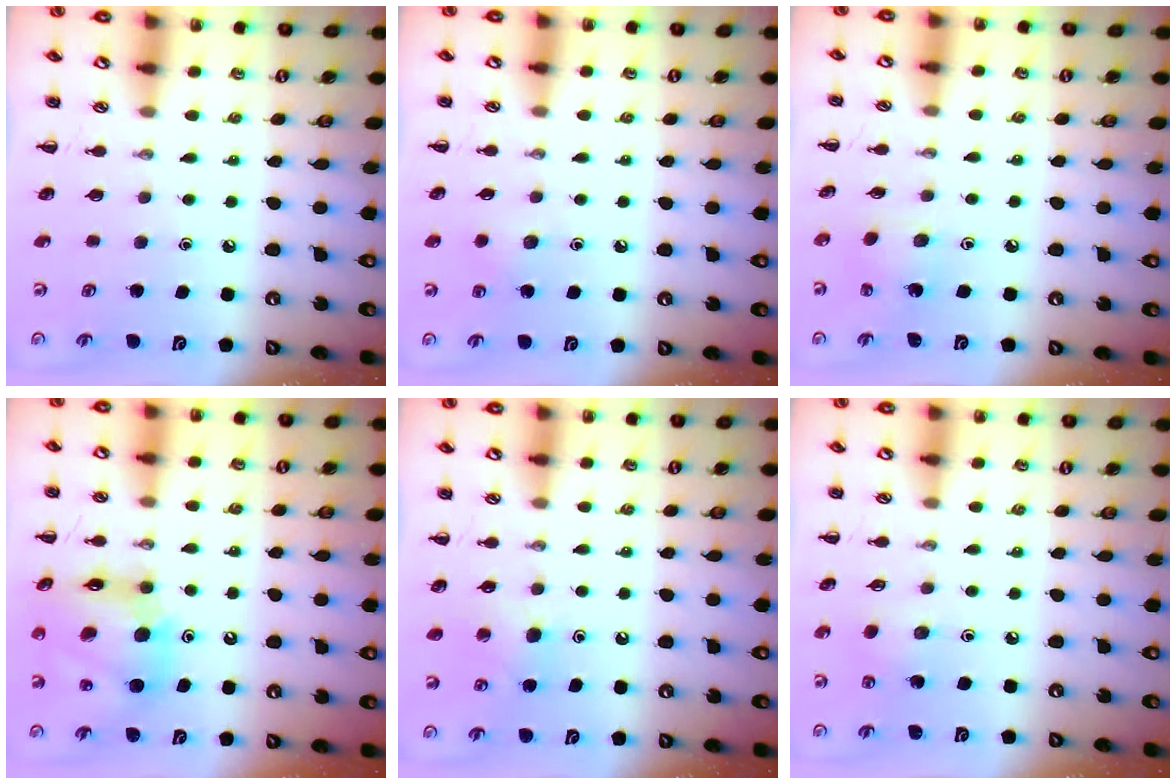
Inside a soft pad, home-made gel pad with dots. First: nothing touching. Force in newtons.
{"total": 4.2, "press": 4.0, "slide": 1.3}
{"total": 3.9, "press": 3.7, "slide": 1.0}
{"total": 13.6, "press": 13.0, "slide": 4.2}
{"total": 7.7, "press": 7.5, "slide": 1.9}
{"total": 4.0, "press": 3.8, "slide": 1.0}